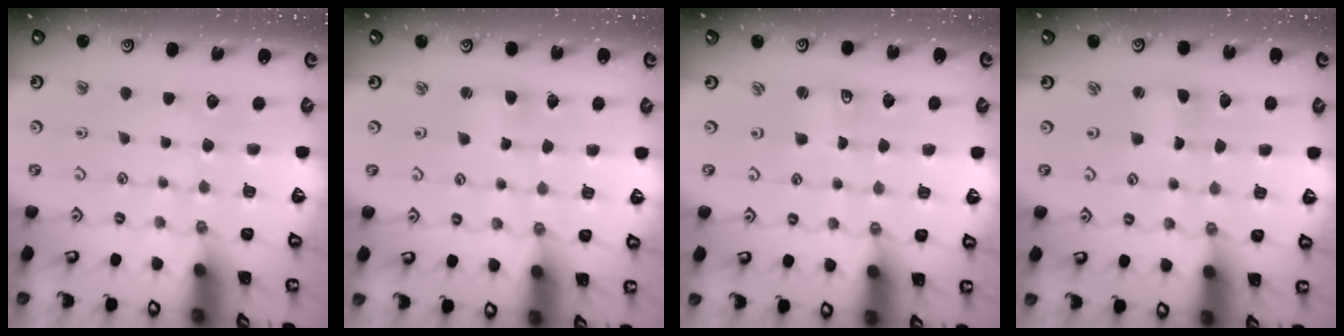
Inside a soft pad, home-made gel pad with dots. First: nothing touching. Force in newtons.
{"total": 2.7, "press": 2.6, "slide": 0.4}
{"total": 2.0, "press": 2.0, "slide": 0.3}
{"total": 1.2, "press": 1.2, "slide": 0.0}